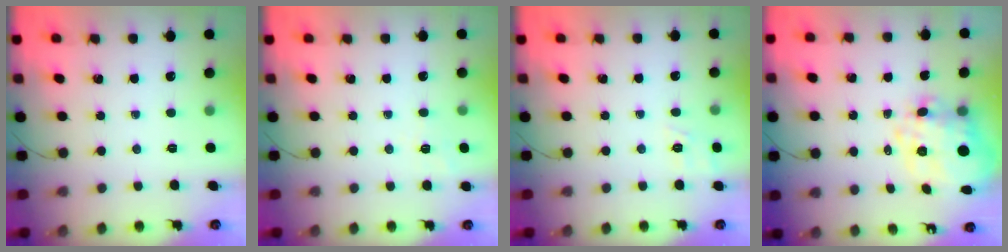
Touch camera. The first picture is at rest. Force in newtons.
{"total": 3.7, "press": 3.3, "slide": 1.7}
{"total": 2.8, "press": 2.2, "slide": 1.7}
{"total": 7.8, "press": 7.1, "slide": 3.4}